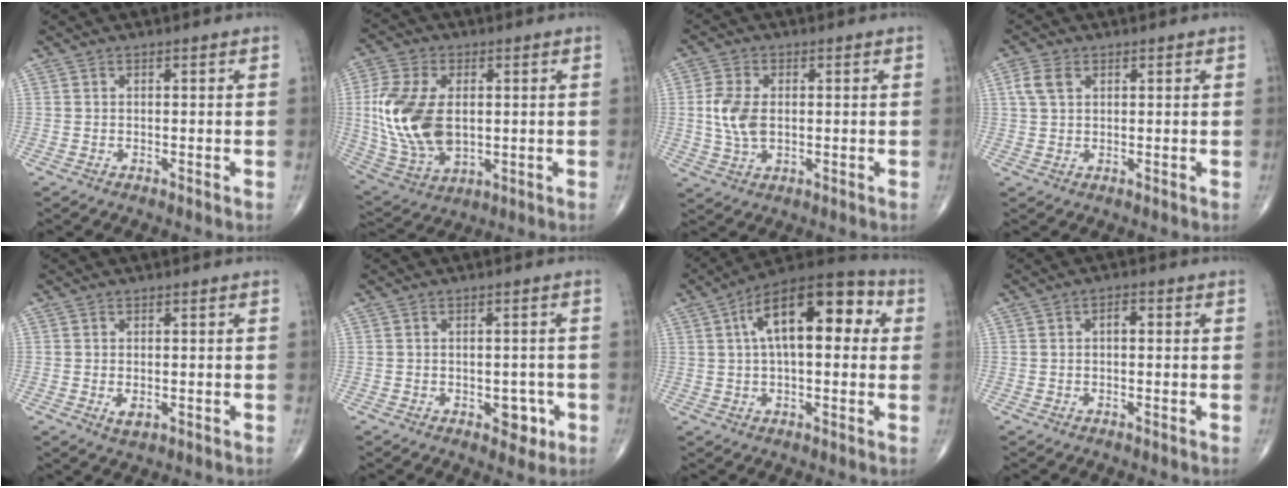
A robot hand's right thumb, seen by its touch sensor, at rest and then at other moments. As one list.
[{"total": 17.2, "force": [1.0, 10.5, 13.6], "torque": [-0.281, -0.011, 0.030]}, {"total": 7.1, "force": [0.3, 4.4, 5.6], "torque": [-0.121, 0.001, 0.008]}, {"total": 3.8, "force": [1.4, 2.5, 2.5], "torque": [-0.056, 0.008, 0.030]}, {"total": 2.1, "force": [-0.4, 1.2, 1.6], "torque": [-0.026, -0.005, -0.004]}, {"total": 3.8, "force": [-1.4, 2.5, 2.6], "torque": [-0.005, 0.005, -0.016]}, {"total": 17.7, "force": [4.3, 8.2, 15.1], "torque": [-0.209, 0.034, 0.057]}, {"total": 2.6, "force": [0.4, 1.4, 2.2], "torque": [-0.029, 0.010, 0.002]}]